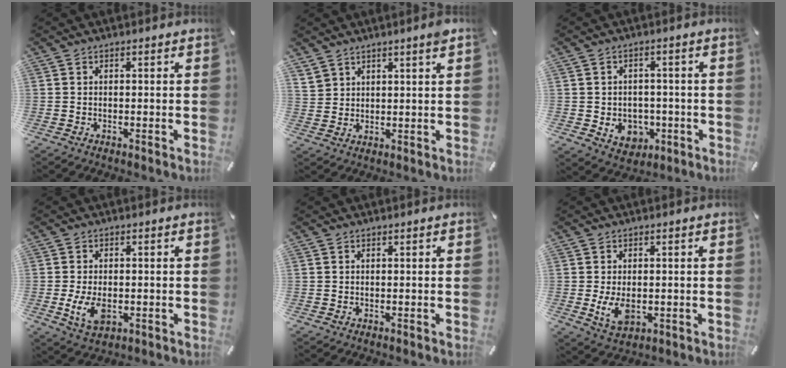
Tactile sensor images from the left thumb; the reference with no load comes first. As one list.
[{"total": 3.4, "force": [3.1, 1.0, 0.7], "torque": [-0.024, -0.014, 0.060]}, {"total": 6.3, "force": [-1.1, 5.7, 2.5], "torque": [-0.029, 0.003, -0.017]}, {"total": 6.3, "force": [-1.1, 3.8, 4.9], "torque": [-0.116, -0.004, -0.022]}, {"total": 0.0}, {"total": 5.9, "force": [-0.7, 3.6, 4.6], "torque": [-0.104, -0.008, -0.016]}]